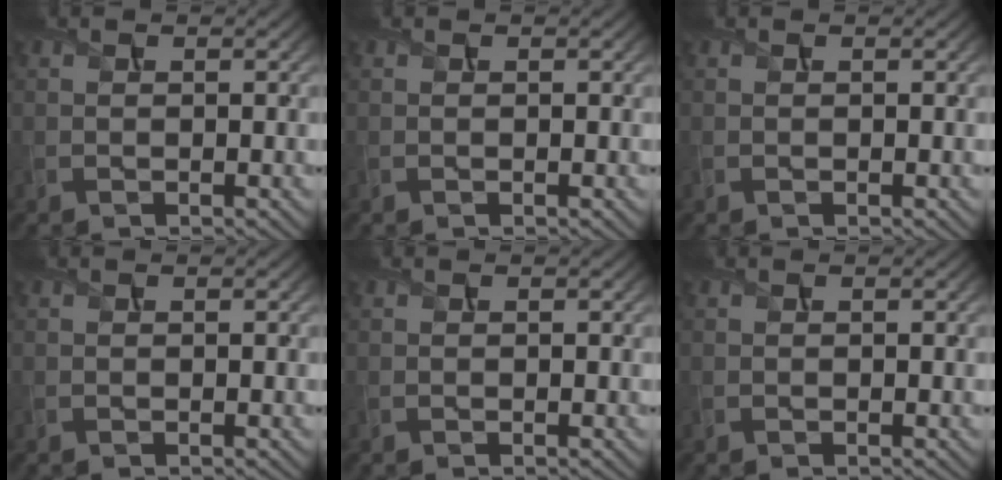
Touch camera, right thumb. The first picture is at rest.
{"total": 0.0}
{"total": 0.0}
{"total": 0.0}
{"total": 0.0}
{"total": 0.0}